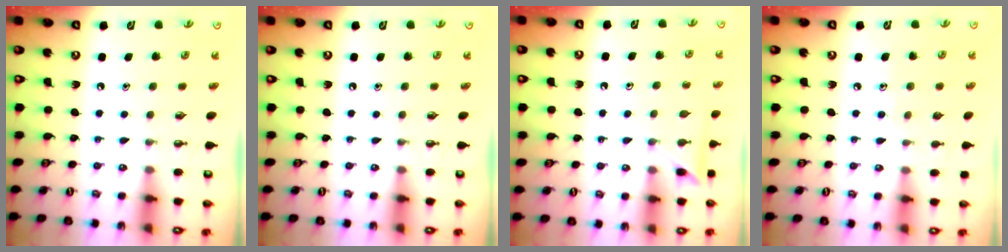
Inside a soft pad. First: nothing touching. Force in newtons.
{"total": 0.0}
{"total": 5.9, "press": 5.8, "slide": 0.6}
{"total": 4.3, "press": 4.3, "slide": 0.4}